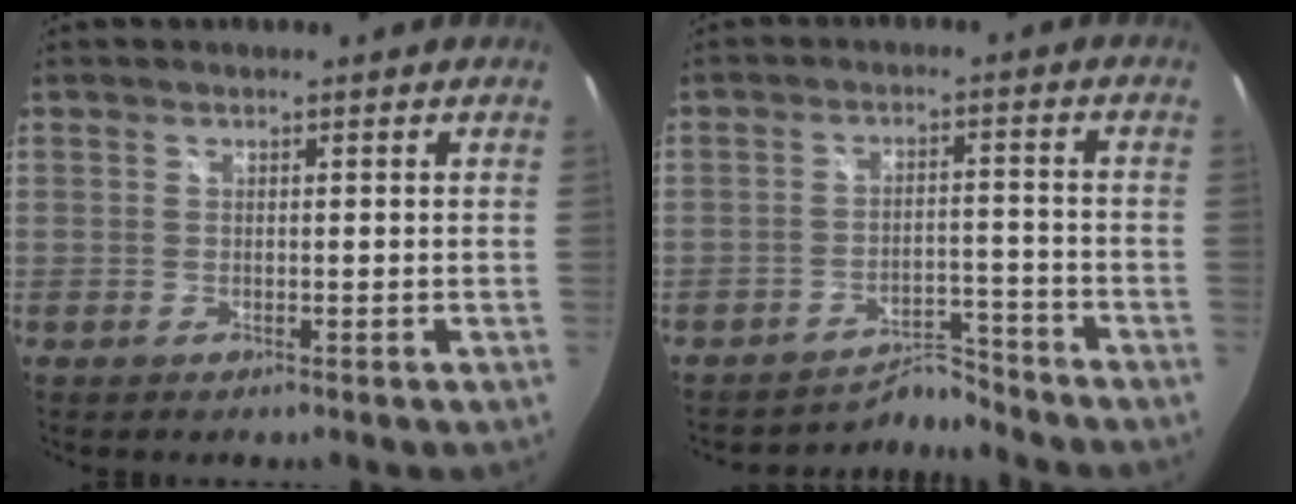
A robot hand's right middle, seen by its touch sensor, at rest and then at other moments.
{"total": 5.6, "force": [-5.5, 0.4, -0.7], "torque": [0.004, 0.017, -0.088]}